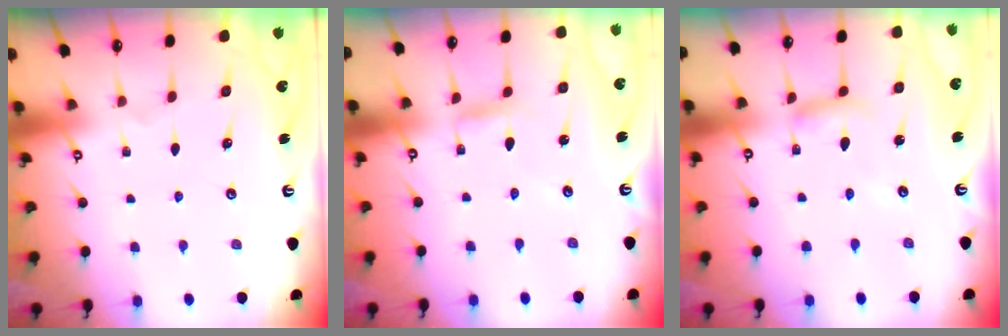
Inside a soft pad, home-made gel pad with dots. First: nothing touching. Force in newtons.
{"total": 2.9, "press": 2.9, "slide": 0.0}
{"total": 7.1, "press": 7.1, "slide": 0.5}